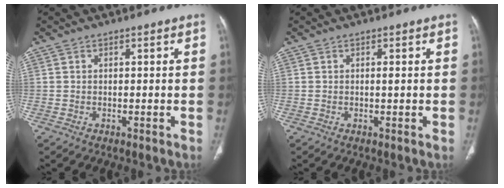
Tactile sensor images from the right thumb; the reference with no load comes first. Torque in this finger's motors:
{"motor_torque": [0.21, 0.03, 0.47, 0.14, -0.04]}